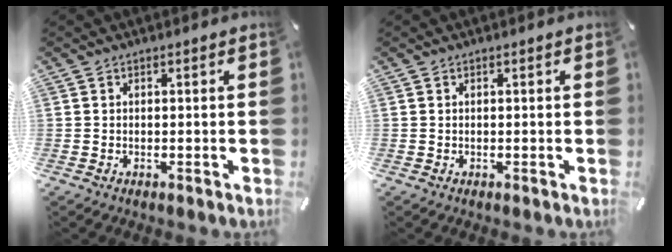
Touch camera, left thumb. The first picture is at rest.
{"total": 0.0}